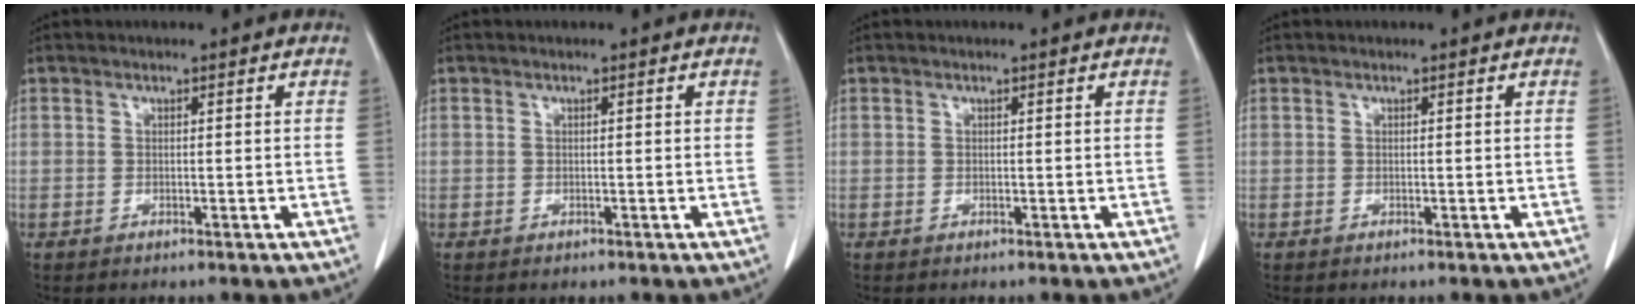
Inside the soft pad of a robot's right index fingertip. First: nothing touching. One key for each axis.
{"total": 0.0}
{"total": 0.0}
{"total": 0.0}